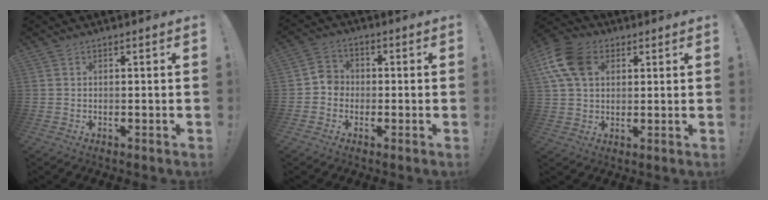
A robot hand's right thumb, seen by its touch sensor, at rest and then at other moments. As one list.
[{"total": 5.1, "force": [-1.8, 4.4, 1.7], "torque": [-0.023, 0.020, -0.032]}, {"total": 13.9, "force": [4.7, 9.9, 8.5], "torque": [-0.159, -0.009, 0.092]}]